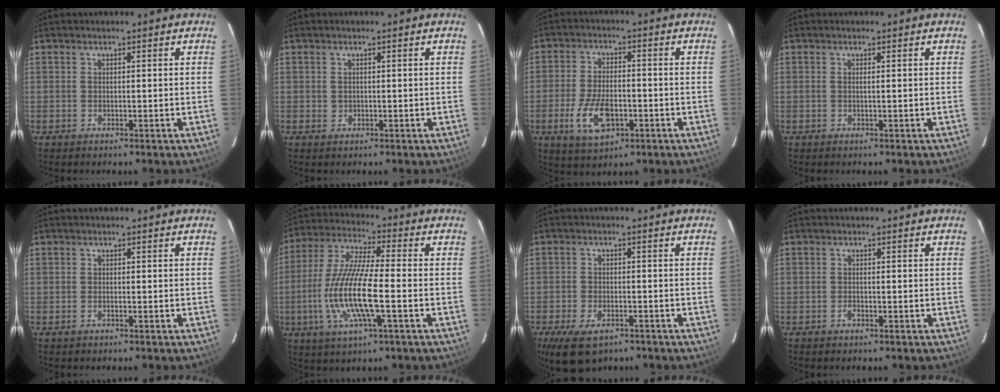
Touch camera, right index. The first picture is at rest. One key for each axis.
{"total": 0.6, "fx": 0.2, "fy": 0.6, "fz": 0.1, "tx": 0.001, "ty": 0.002, "tz": 0.004}
{"total": 9.7, "fx": -3.5, "fy": 4.8, "fz": 7.7, "tx": -0.166, "ty": -0.008, "tz": -0.057}
{"total": 0.6, "fx": 0.1, "fy": -0.2, "fz": 0.5, "tx": -0.011, "ty": -0.001, "tz": 0.000}
{"total": 0.6, "fx": -0.4, "fy": 0.2, "fz": 0.4, "tx": -0.007, "ty": 0.000, "tz": -0.009}
{"total": 15.0, "fx": -3.5, "fy": 2.7, "fz": 14.3, "tx": -0.294, "ty": -0.010, "tz": -0.067}
{"total": 9.3, "fx": -6.0, "fy": 4.7, "fz": 5.4, "tx": -0.123, "ty": -0.020, "tz": -0.100}
{"total": 0.9, "fx": -0.5, "fy": 0.4, "fz": 0.7, "tx": -0.014, "ty": 0.001, "tz": -0.010}